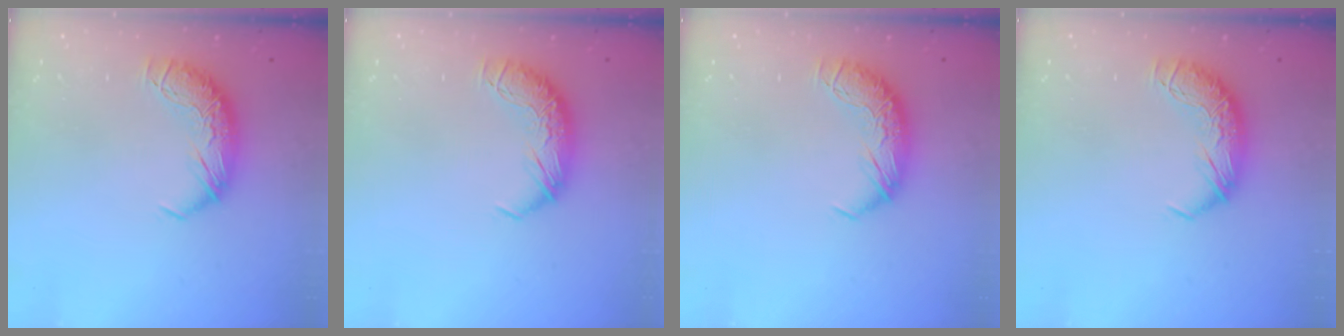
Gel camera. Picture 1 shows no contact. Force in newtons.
{"total": 0.0}
{"total": 0.0}
{"total": 0.0}